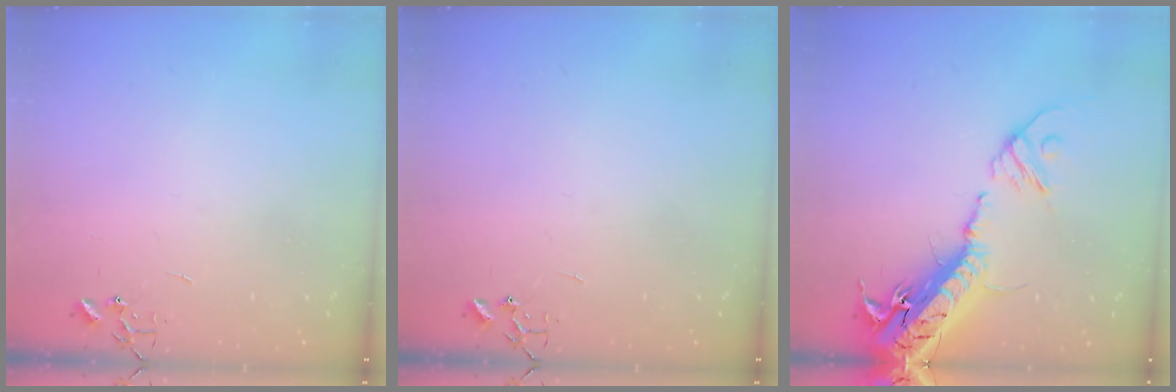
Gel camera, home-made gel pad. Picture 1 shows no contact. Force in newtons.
{"total": 0.0}
{"total": 23.7, "press": 23.1, "slide": 5.3}